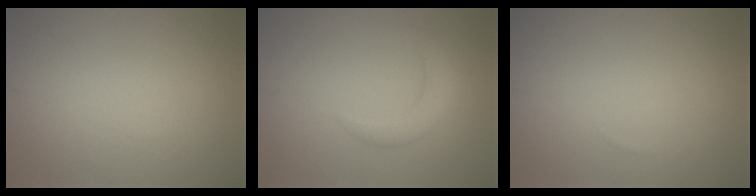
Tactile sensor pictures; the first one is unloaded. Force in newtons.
{"total": 2.8, "press": 2.8, "slide": 0.1}
{"total": 0.0}